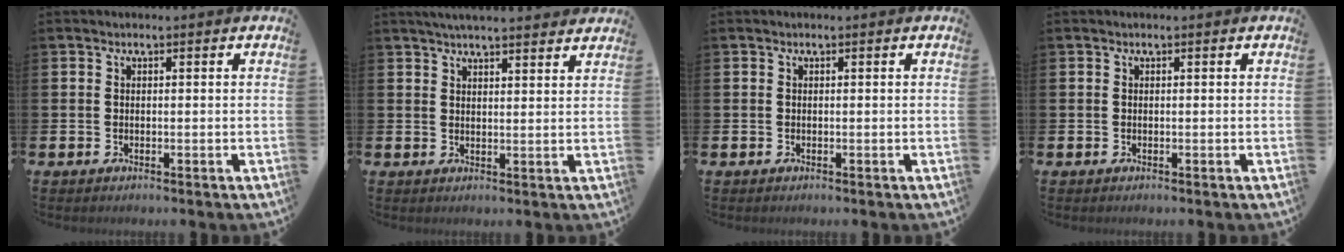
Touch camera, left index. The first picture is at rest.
{"total": 5.5, "force": [5.5, 0.0, 0.9], "torque": [-0.031, -0.036, 0.096]}
{"total": 0.0}
{"total": 0.0}